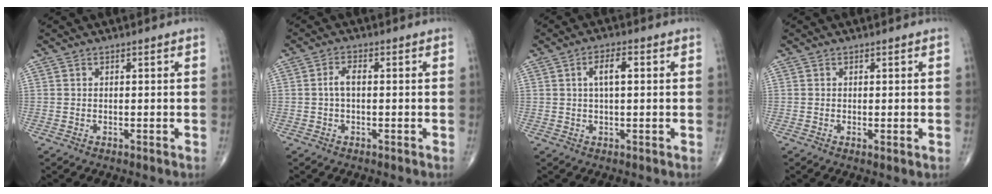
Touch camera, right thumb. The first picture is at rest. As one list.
[{"total": 2.6, "force": [-0.1, 1.2, 2.3], "torque": [-0.046, 0.009, -0.005]}, {"total": 4.4, "force": [0.9, 1.7, 4.0], "torque": [-0.072, 0.008, 0.014]}, {"total": 0.8, "force": [0.0, 0.2, 0.8], "torque": [-0.016, -0.004, -0.002]}]